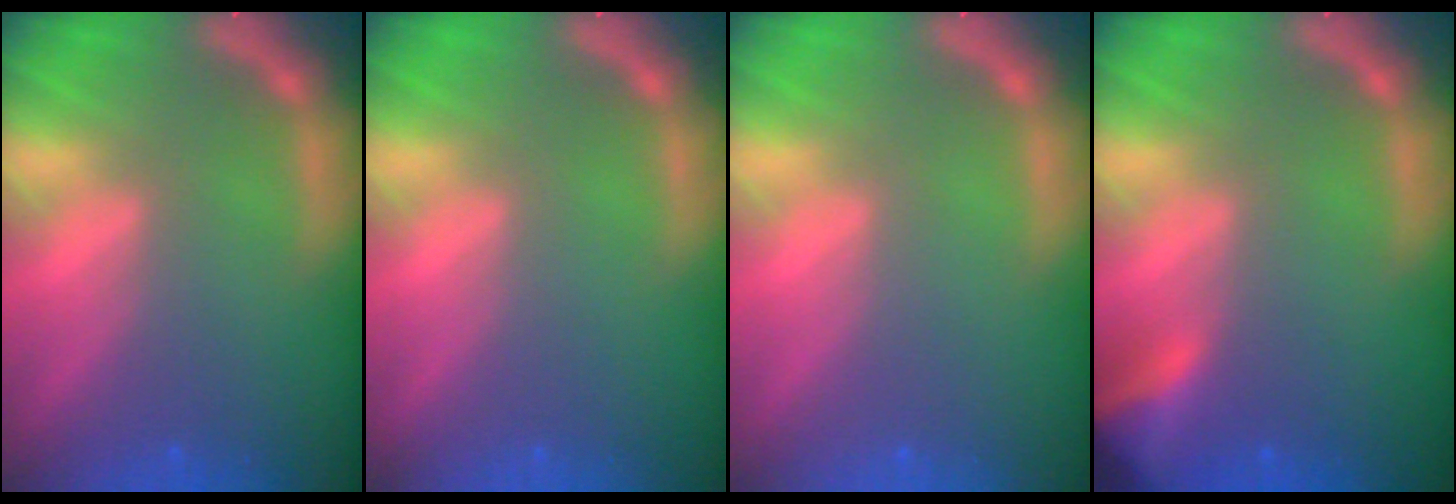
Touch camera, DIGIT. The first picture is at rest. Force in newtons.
{"total": 0.0}
{"total": 0.0}
{"total": 4.9}